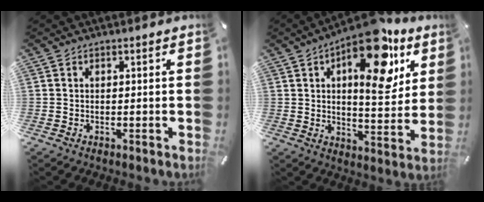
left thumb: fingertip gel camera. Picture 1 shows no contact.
{"total": 19.4, "force": [9.7, 8.3, 14.6], "torque": [-0.205, -0.045, 0.153]}